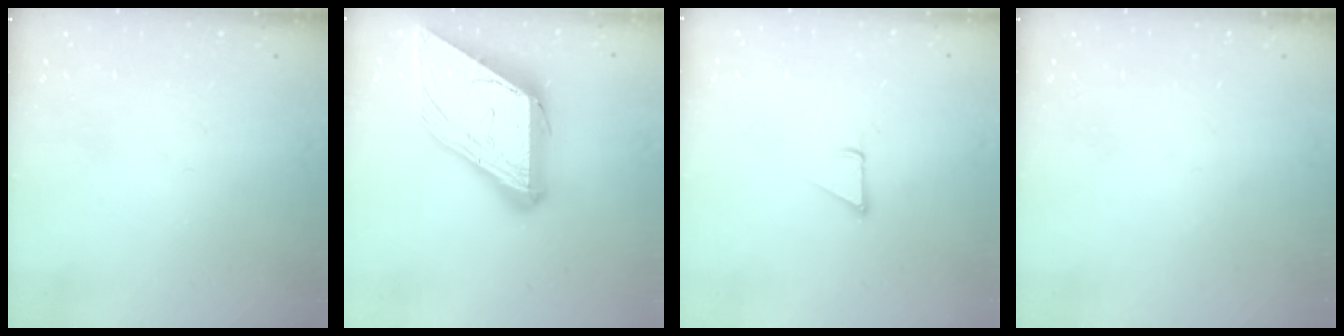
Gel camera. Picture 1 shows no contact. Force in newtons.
{"total": 19.0, "press": 18.8, "slide": 2.1}
{"total": 3.2, "press": 3.2, "slide": 0.1}
{"total": 0.0}